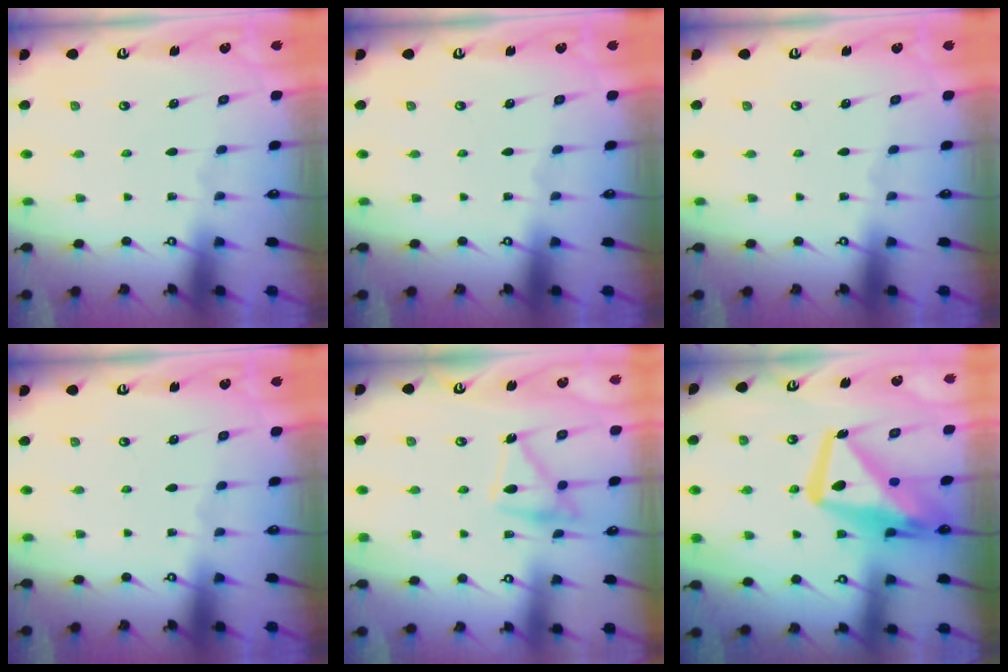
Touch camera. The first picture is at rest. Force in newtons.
{"total": 0.0}
{"total": 0.0}
{"total": 0.0}
{"total": 14.8, "press": 14.7, "slide": 0.9}
{"total": 16.9, "press": 16.8, "slide": 1.8}